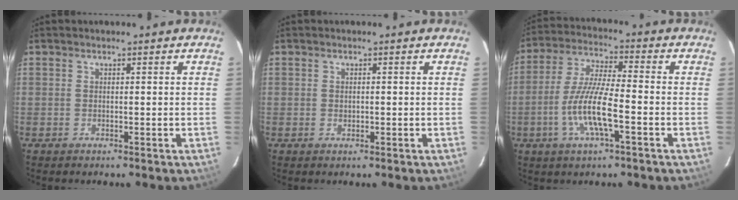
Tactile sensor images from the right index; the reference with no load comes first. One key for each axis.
{"total": 1.0, "fx": -0.1, "fy": 0.6, "fz": 0.8, "tx": -0.013, "ty": 0.002, "tz": -0.001}
{"total": 11.4, "fx": -3.9, "fy": 1.7, "fz": 10.5, "tx": -0.219, "ty": -0.005, "tz": -0.075}